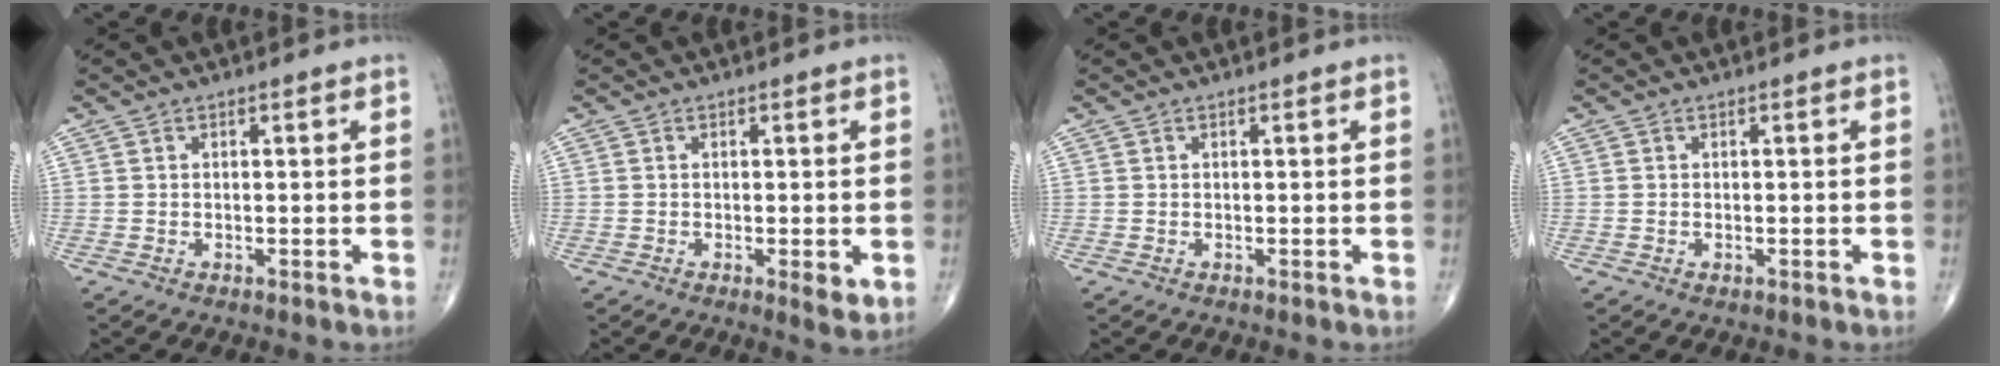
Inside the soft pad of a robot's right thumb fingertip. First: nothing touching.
{"total": 2.8, "force": [-0.6, 0.8, 2.7], "torque": [-0.041, -0.010, -0.010]}
{"total": 0.0}
{"total": 0.5, "force": [-0.2, 0.3, 0.4], "torque": [-0.008, 0.001, -0.001]}